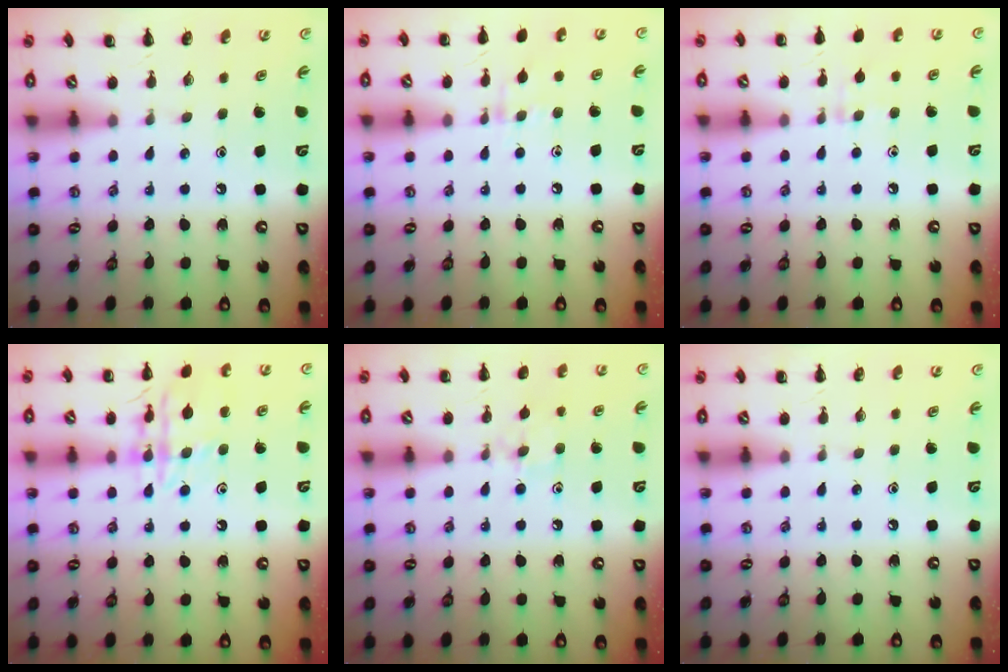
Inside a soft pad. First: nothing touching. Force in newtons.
{"total": 5.6, "press": 5.3, "slide": 1.8}
{"total": 6.9, "press": 6.3, "slide": 2.7}
{"total": 14.2, "press": 14.2, "slide": 0.7}
{"total": 7.8, "press": 7.5, "slide": 2.0}
{"total": 0.0}